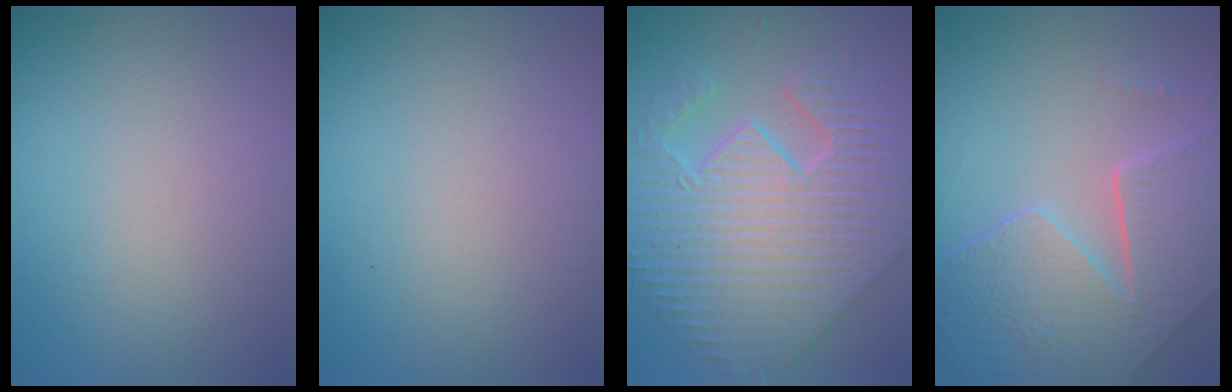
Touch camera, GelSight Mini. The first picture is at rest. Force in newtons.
{"total": 0.0}
{"total": 11.1, "press": 8.1, "slide": 7.6}
{"total": 8.4, "press": 6.0, "slide": 5.8}